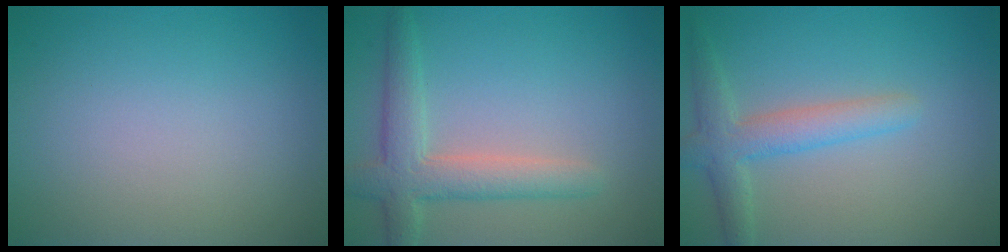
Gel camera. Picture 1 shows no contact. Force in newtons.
{"total": 4.2, "press": 4.2, "slide": 0.3}
{"total": 3.5, "press": 3.5, "slide": 0.2}